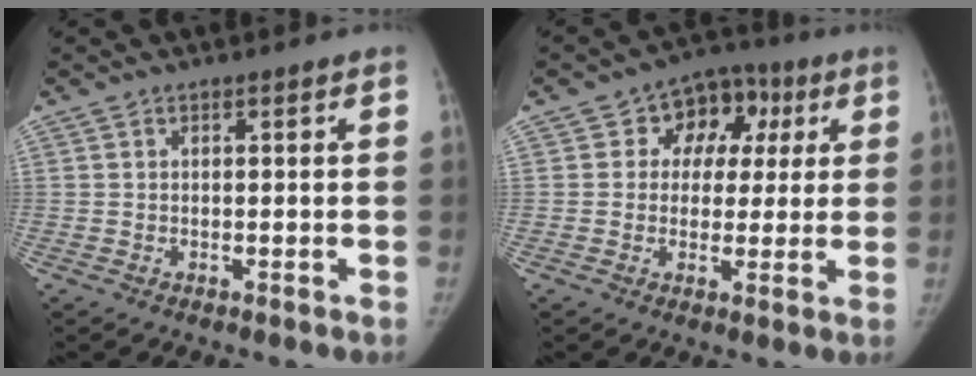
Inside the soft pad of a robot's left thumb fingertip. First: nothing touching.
{"total": 9.5, "force": [2.4, 7.6, 5.1], "torque": [-0.014, 0.015, 0.025]}